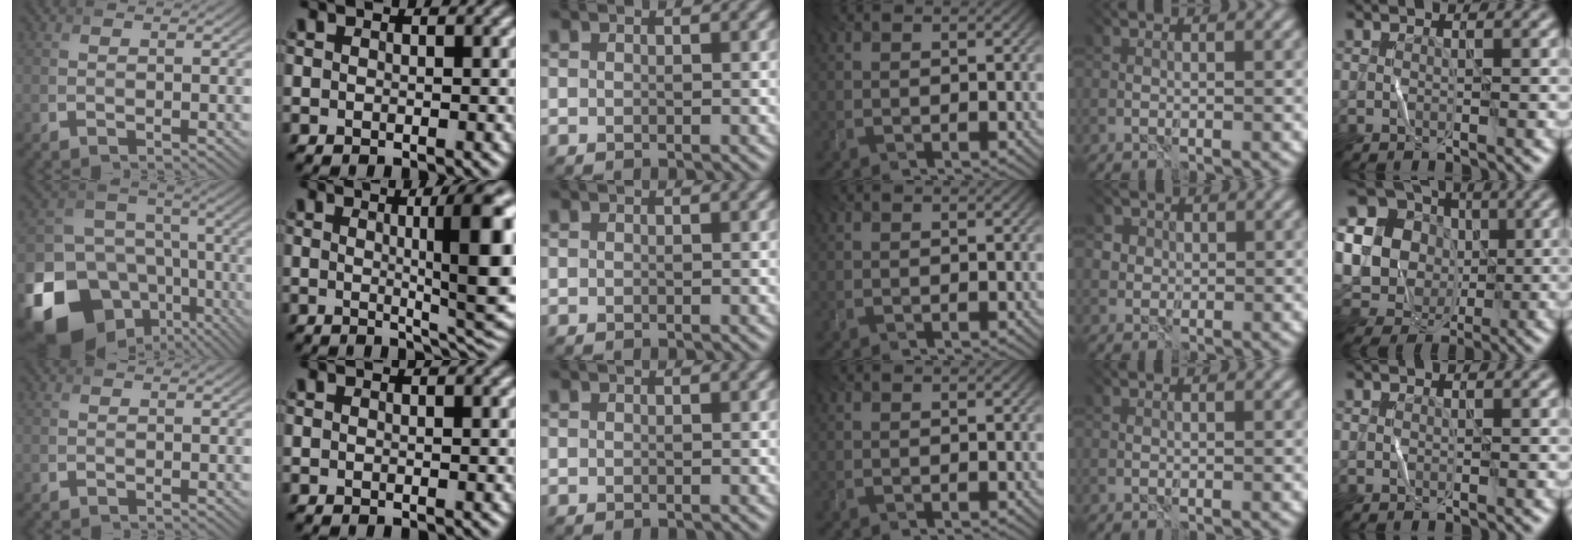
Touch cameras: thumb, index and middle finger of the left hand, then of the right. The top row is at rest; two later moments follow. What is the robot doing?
{"motion": "fold", "object": "bandana"}